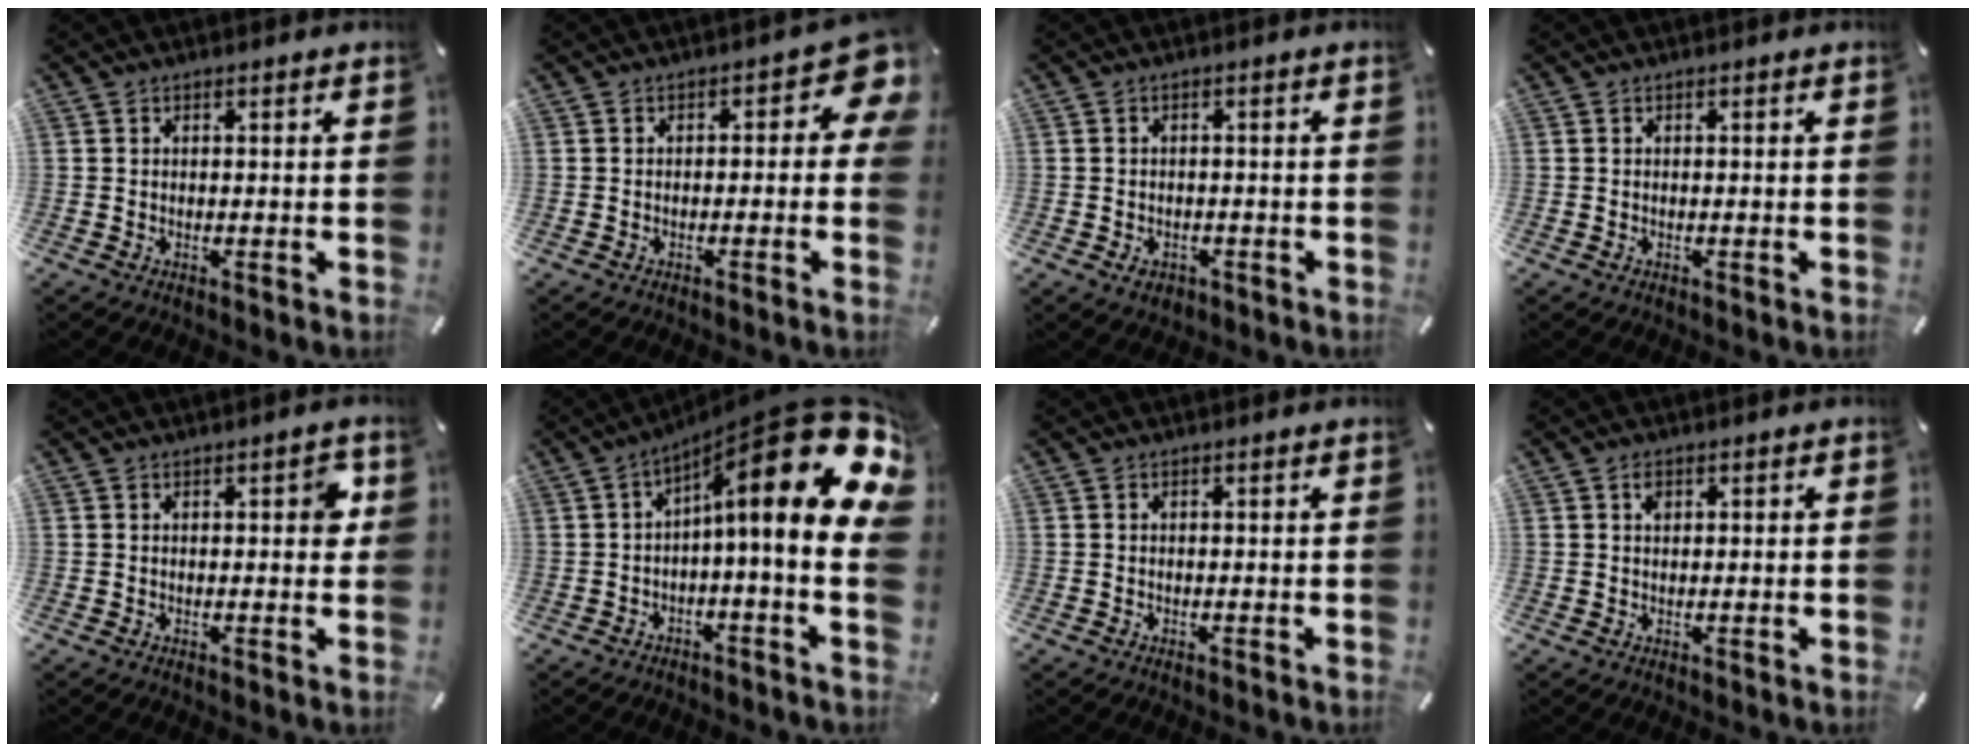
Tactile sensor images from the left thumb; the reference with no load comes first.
{"total": 5.8, "force": [0.8, 2.9, 5.0], "torque": [-0.062, -0.008, 0.008]}
{"total": 2.6, "force": [-1.2, 1.9, 1.1], "torque": [-0.026, 0.003, -0.026]}
{"total": 0.0}
{"total": 3.3, "force": [0.8, 1.5, 2.8], "torque": [-0.031, -0.001, 0.006]}
{"total": 21.3, "force": [7.4, 4.2, 19.5], "torque": [-0.285, -0.073, 0.120]}
{"total": 0.0}
{"total": 1.5, "force": [0.6, 1.1, 0.9], "torque": [-0.011, 0.000, 0.008]}